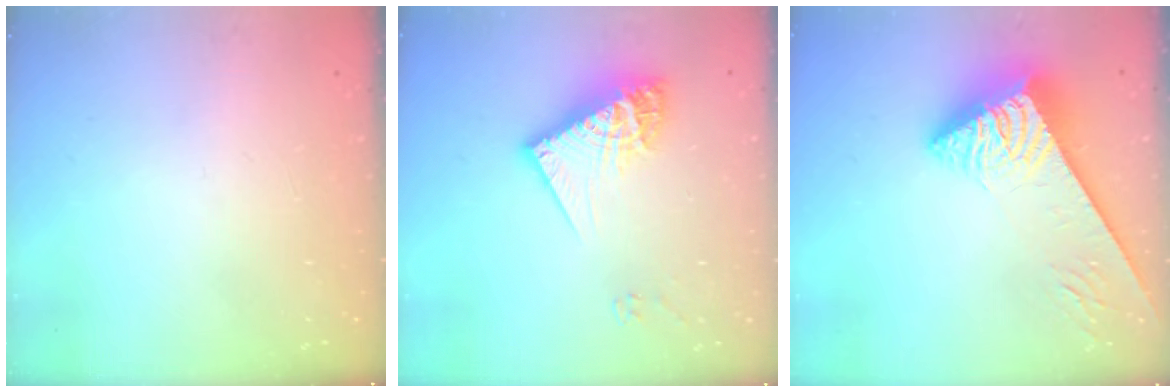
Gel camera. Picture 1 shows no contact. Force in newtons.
{"total": 15.5, "press": 15.5, "slide": 1.4}
{"total": 4.5, "press": 4.5, "slide": 0.5}